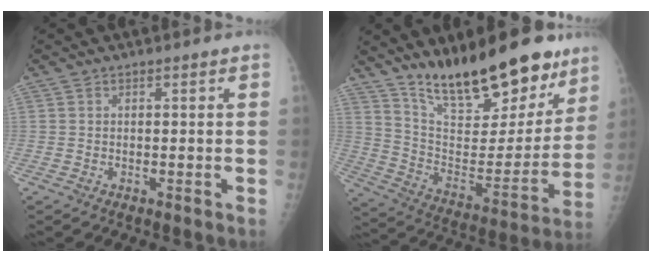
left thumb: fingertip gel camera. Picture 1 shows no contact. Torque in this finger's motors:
{"motor_torque": [0.50, 1.02, 1.52, -1.26, 0.35]}